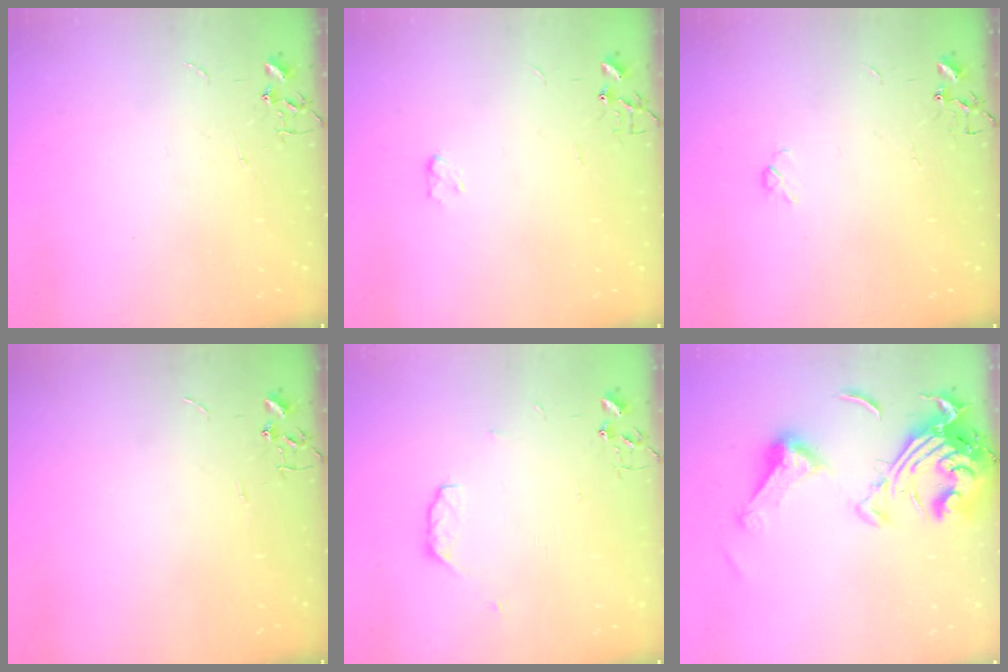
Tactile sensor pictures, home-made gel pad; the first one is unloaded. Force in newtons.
{"total": 2.9, "press": 2.9, "slide": 0.5}
{"total": 3.5, "press": 3.4, "slide": 0.7}
{"total": 0.0}
{"total": 5.3, "press": 5.2, "slide": 1.0}
{"total": 17.7, "press": 17.6, "slide": 1.7}